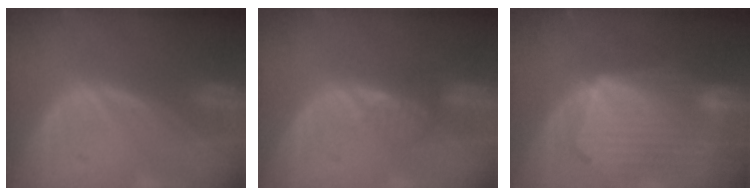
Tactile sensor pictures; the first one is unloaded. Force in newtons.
{"total": 2.1, "press": 2.1, "slide": 0.2}
{"total": 10.9, "press": 9.5, "slide": 5.3}